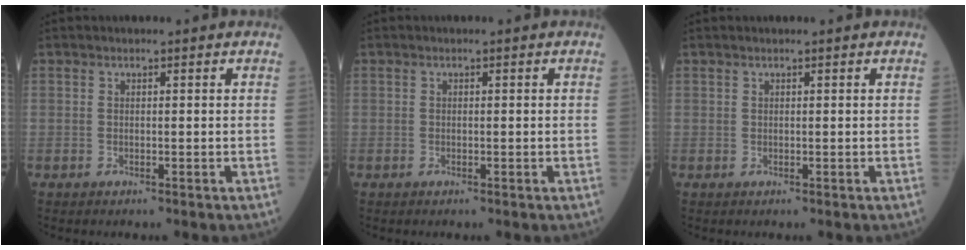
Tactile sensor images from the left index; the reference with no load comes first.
{"total": 0.0}
{"total": 0.0}